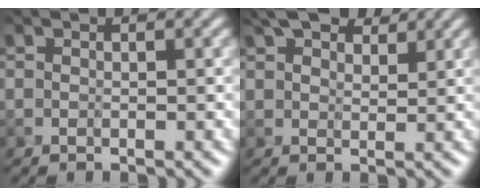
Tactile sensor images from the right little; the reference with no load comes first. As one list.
[{"total": 5.0, "force": [3.8, 2.1, 2.4], "torque": [-0.043, 0.014, 0.061]}]